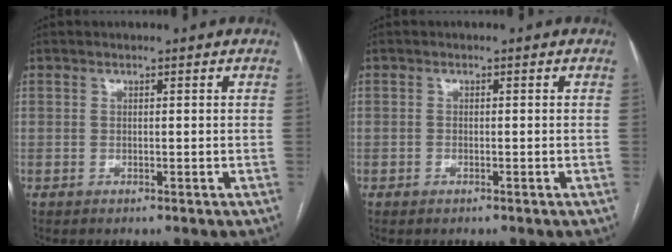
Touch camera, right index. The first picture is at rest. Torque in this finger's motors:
{"motor_torque": [0.01, -0.13, 0.00, 0.00]}